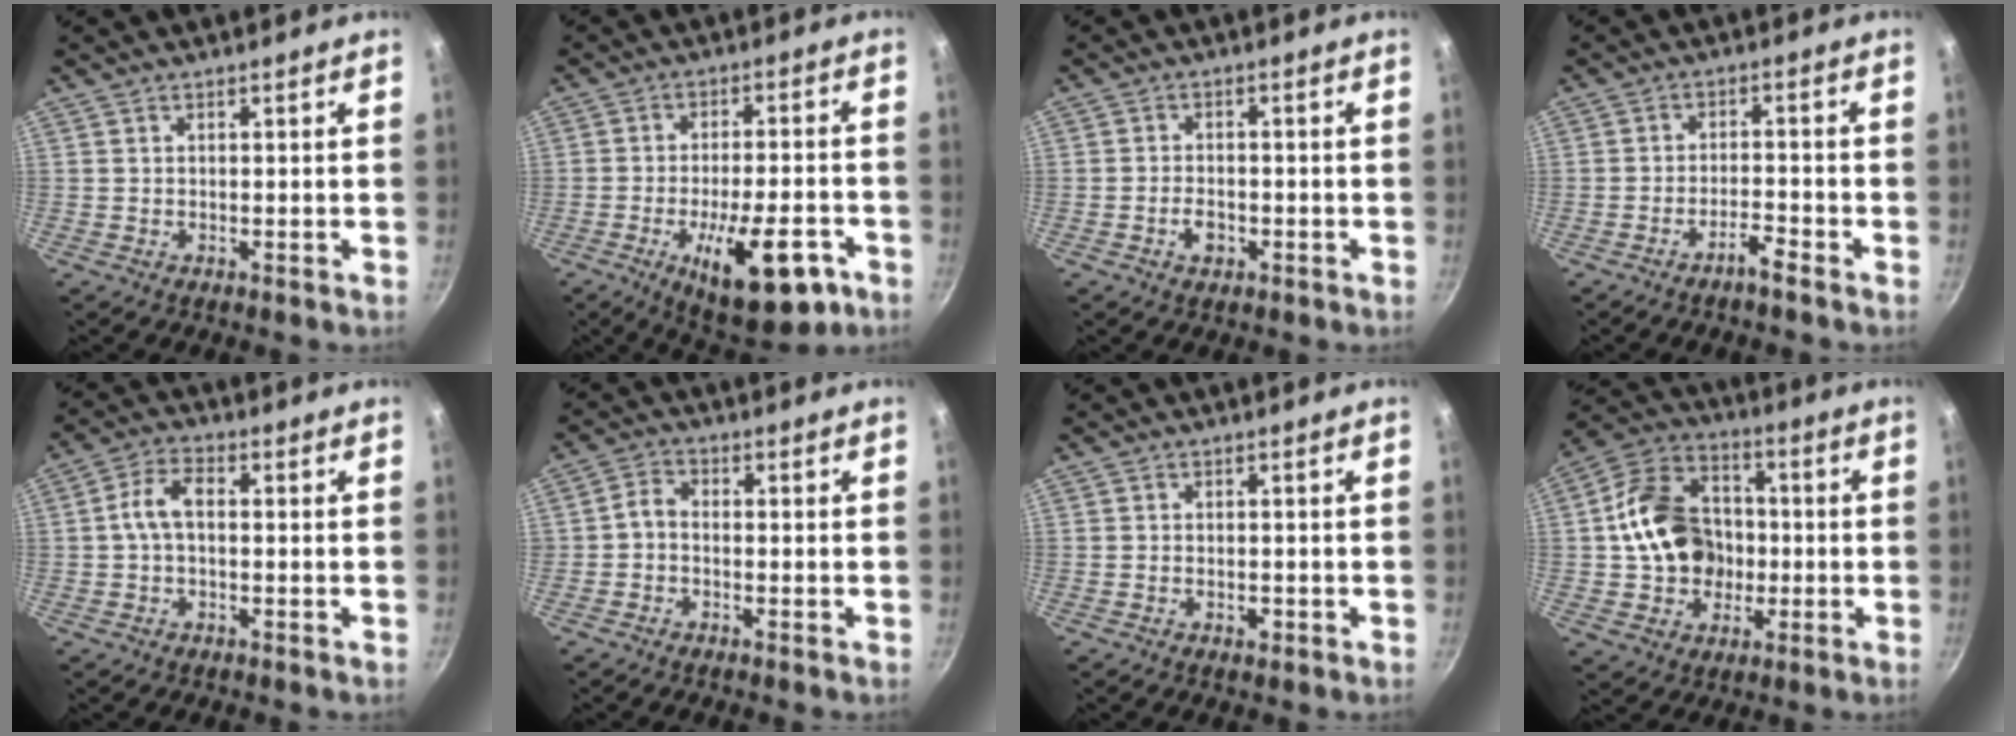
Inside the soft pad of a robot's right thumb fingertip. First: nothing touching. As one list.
[{"total": 15.9, "force": [-6.9, 6.0, 13.0], "torque": [-0.169, 0.025, -0.092]}, {"total": 3.2, "force": [-1.4, 2.0, 1.9], "torque": [-0.028, 0.013, -0.026]}, {"total": 3.3, "force": [-2.7, 0.3, 1.9], "torque": [-0.035, 0.027, -0.046]}, {"total": 5.3, "force": [-0.2, 3.0, 4.3], "torque": [-0.083, 0.026, -0.011]}, {"total": 2.7, "force": [-1.1, 1.7, 1.8], "torque": [-0.042, 0.017, -0.030]}, {"total": 1.4, "force": [-0.8, 0.8, 0.9], "torque": [-0.014, 0.004, -0.013]}, {"total": 16.0, "force": [-0.4, 13.0, 9.2], "torque": [-0.136, 0.036, -0.011]}]